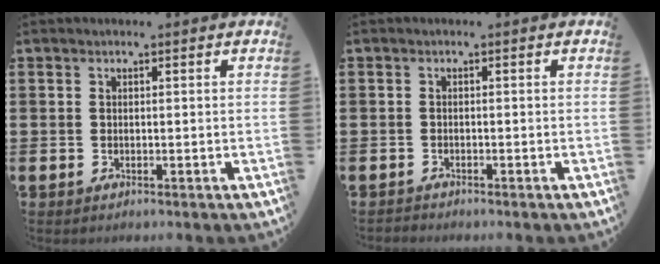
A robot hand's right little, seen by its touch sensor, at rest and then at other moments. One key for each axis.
{"total": 0.5, "fx": -0.5, "fy": 0.1, "fz": -0.1, "tx": -0.001, "ty": -0.002, "tz": -0.011}